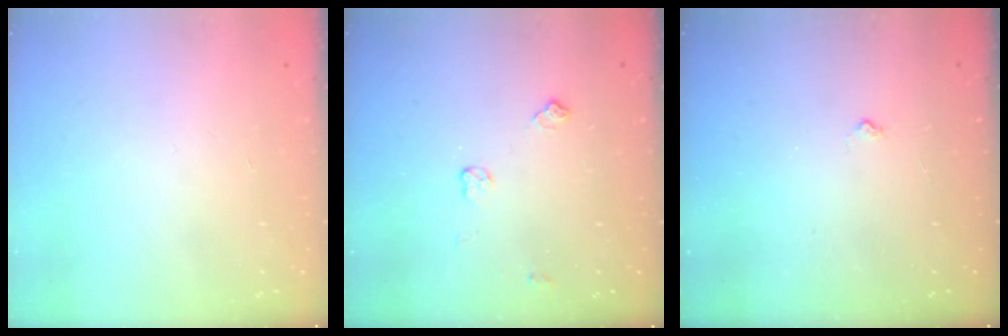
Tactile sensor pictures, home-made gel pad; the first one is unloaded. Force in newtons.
{"total": 5.5, "press": 5.5, "slide": 0.7}
{"total": 3.2, "press": 3.1, "slide": 0.4}